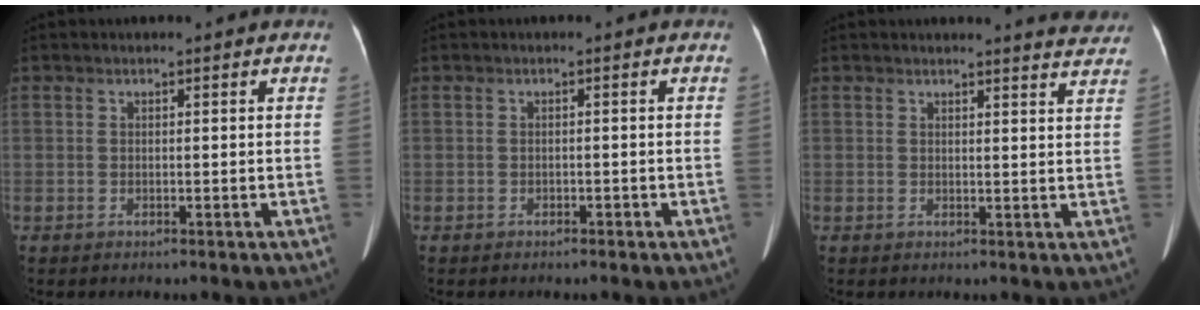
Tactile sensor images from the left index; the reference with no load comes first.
{"total": 0.8, "force": [-0.6, 0.4, 0.3], "torque": [-0.007, 0.001, -0.010]}
{"total": 5.2, "force": [5.2, 0.1, 0.7], "torque": [-0.008, -0.022, 0.036]}